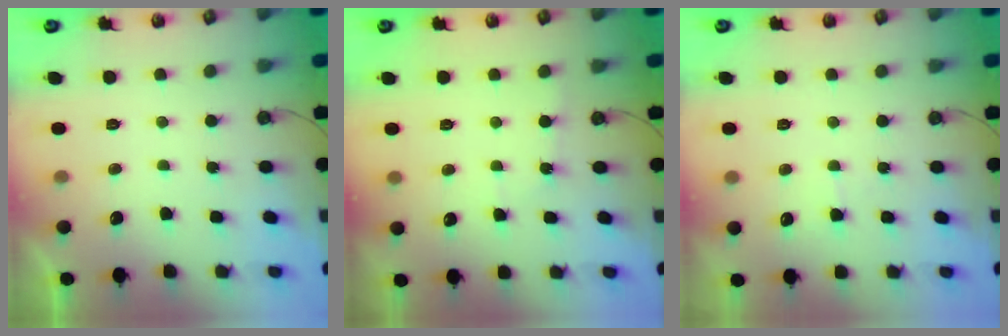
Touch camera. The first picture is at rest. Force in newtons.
{"total": 3.0, "press": 3.0, "slide": 0.4}
{"total": 3.8, "press": 3.8, "slide": 0.3}